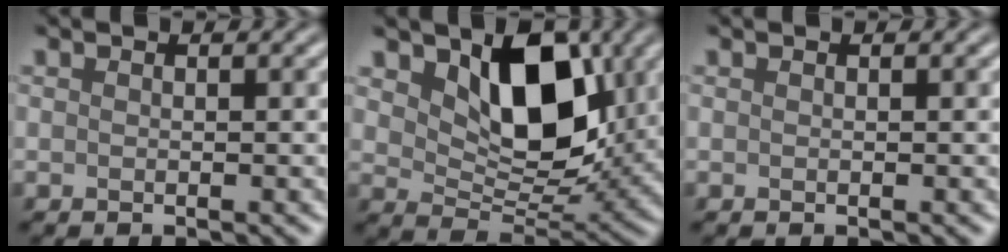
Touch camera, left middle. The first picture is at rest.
{"total": 7.7, "force": [2.6, 4.6, 5.7], "torque": [-0.091, -0.015, 0.049]}
{"total": 0.0}